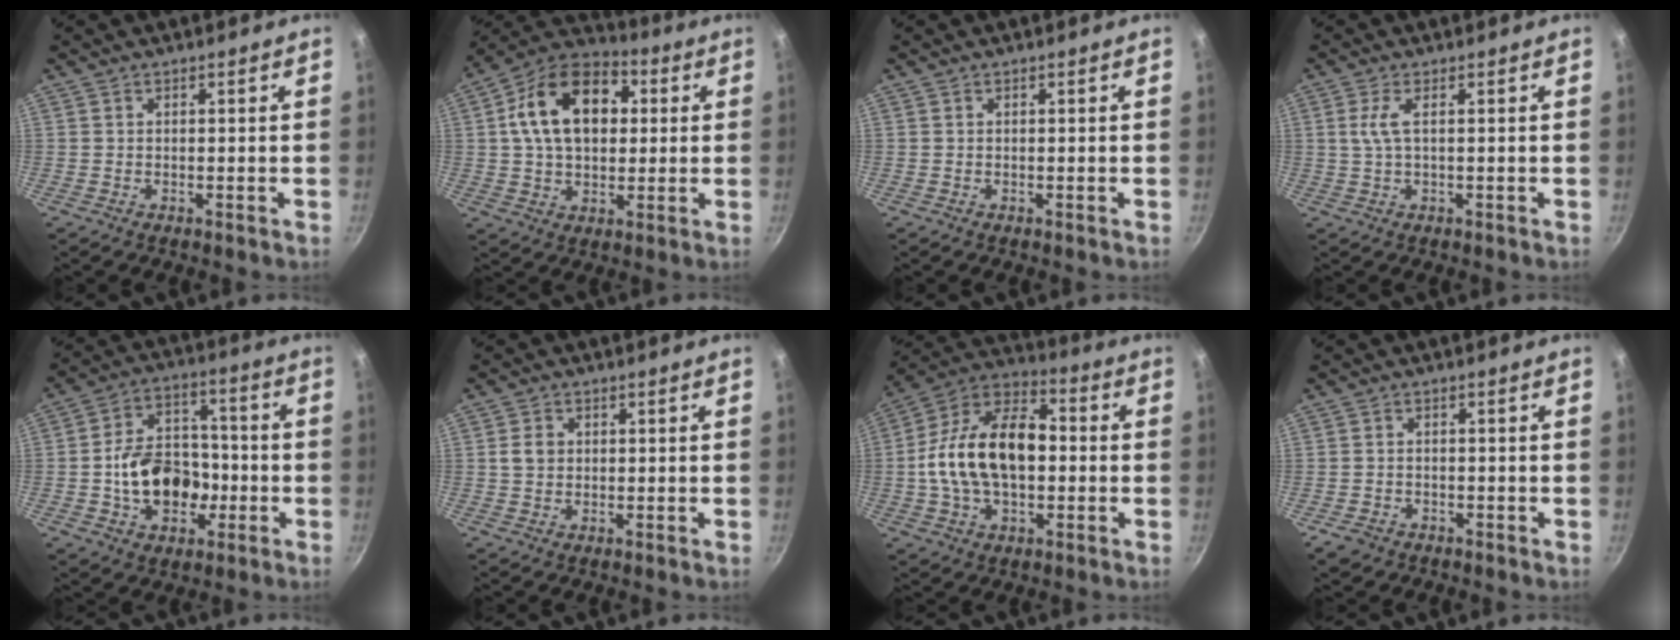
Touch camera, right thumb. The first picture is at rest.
{"total": 18.0, "force": [3.7, 12.1, 12.8], "torque": [-0.187, 0.023, 0.044]}
{"total": 0.0}
{"total": 3.2, "force": [0.5, 0.8, 3.1], "torque": [-0.073, 0.002, 0.012]}
{"total": 15.1, "force": [-3.0, 11.1, 9.8], "torque": [-0.123, 0.037, -0.052]}
{"total": 3.0, "force": [0.3, 2.5, 1.6], "torque": [-0.019, 0.004, 0.002]}
{"total": 19.4, "force": [-0.7, 12.0, 15.3], "torque": [-0.250, 0.041, -0.029]}
{"total": 3.0, "force": [-1.8, 2.1, 1.1], "torque": [-0.023, 0.018, -0.026]}